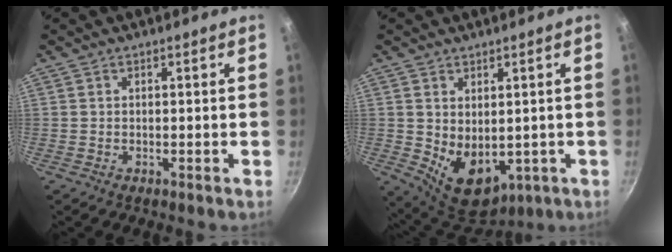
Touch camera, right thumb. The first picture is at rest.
{"total": 10.1, "force": [-0.2, 6.9, 7.4], "torque": [-0.090, -0.023, 0.022]}